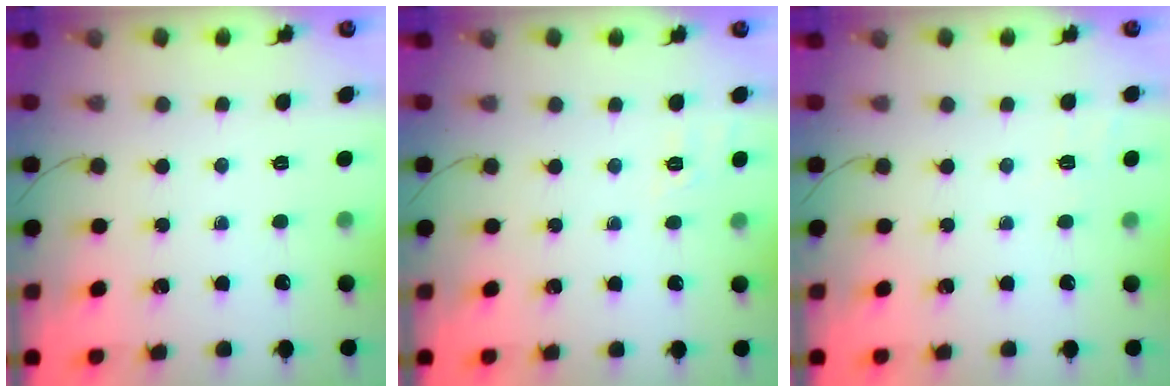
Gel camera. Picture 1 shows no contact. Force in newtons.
{"total": 1.8, "press": 0.2, "slide": 1.8}
{"total": 5.7, "press": 5.4, "slide": 1.7}